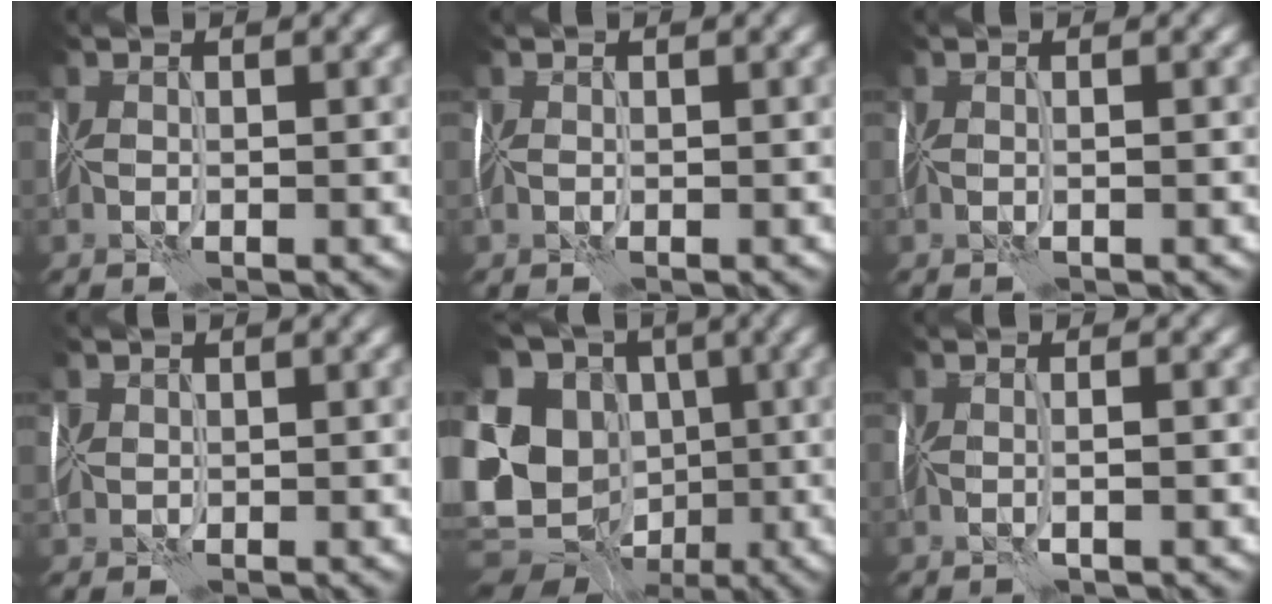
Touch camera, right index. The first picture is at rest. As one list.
[{"total": 0.0}, {"total": 0.8, "force": [-0.2, -0.3, -0.7], "torque": [0.003, 0.006, 0.005]}, {"total": 2.2, "force": [0.1, 1.8, 1.3], "torque": [-0.009, 0.000, 0.009]}, {"total": 15.7, "force": [-3.3, 13.4, 7.4], "torque": [-0.187, 0.011, -0.056]}, {"total": 0.0}]